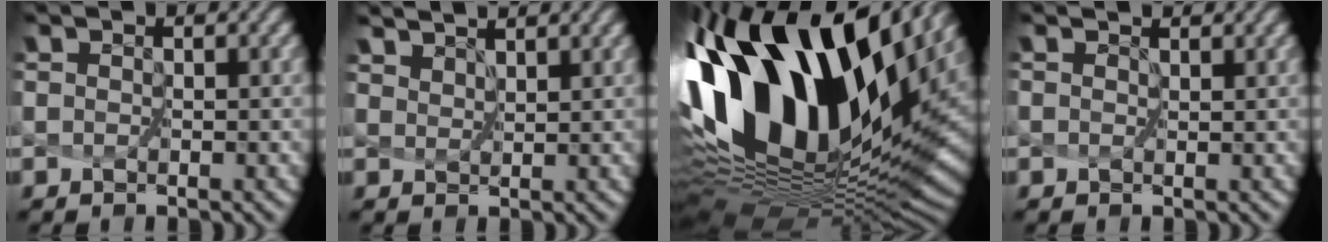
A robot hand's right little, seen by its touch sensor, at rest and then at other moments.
{"total": 3.8, "force": [3.6, 0.6, 0.9], "torque": [-0.040, -0.003, 0.073]}
{"total": 17.2, "force": [5.6, 8.5, 13.9], "torque": [-0.260, 0.002, 0.112]}
{"total": 0.0}